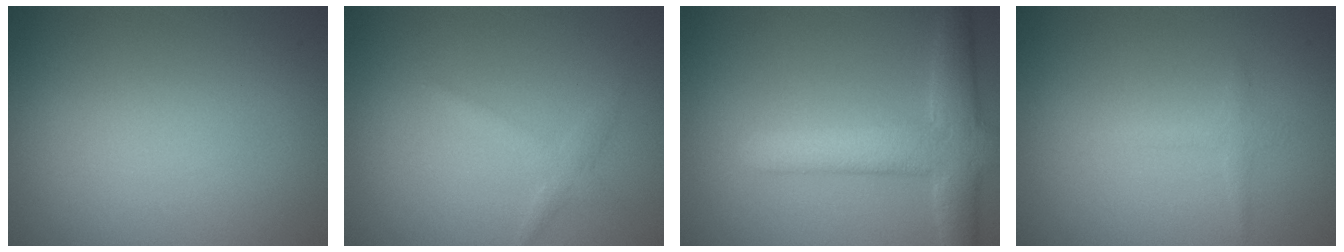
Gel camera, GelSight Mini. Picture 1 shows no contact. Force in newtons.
{"total": 1.3, "press": 1.3, "slide": 0.0}
{"total": 5.8, "press": 5.8, "slide": 0.4}
{"total": 1.0, "press": 1.0, "slide": 0.1}